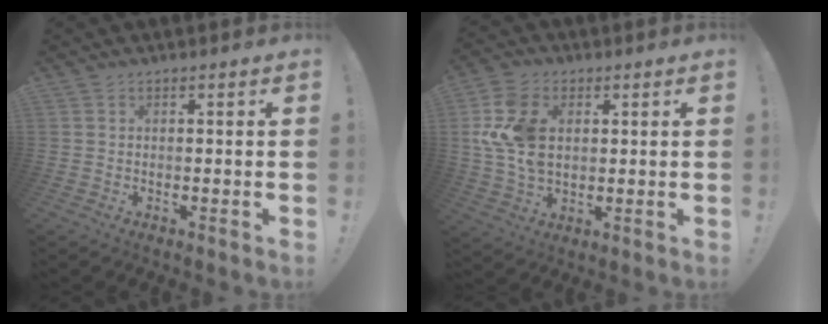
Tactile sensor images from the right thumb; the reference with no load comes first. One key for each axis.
{"total": 15.0, "fx": 2.5, "fy": 10.5, "fz": 10.4, "tx": -0.211, "ty": -0.005, "tz": 0.046}